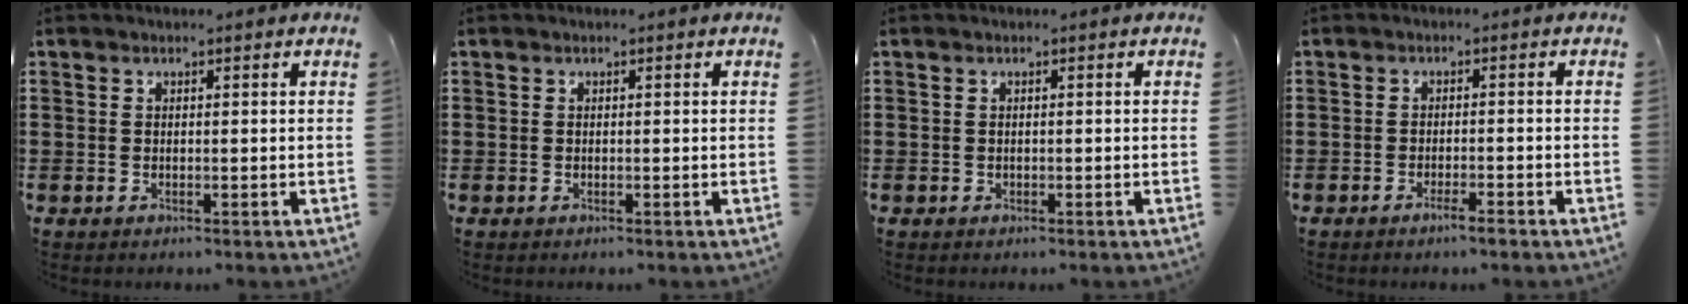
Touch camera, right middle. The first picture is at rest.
{"total": 0.0}
{"total": 0.0}
{"total": 2.9, "force": [-2.1, 0.1, 2.0], "torque": [-0.031, 0.003, -0.039]}